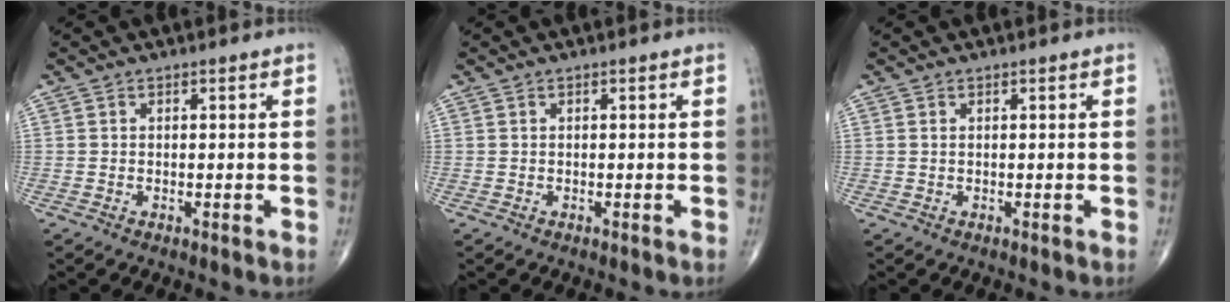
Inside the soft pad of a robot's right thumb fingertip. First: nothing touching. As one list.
[{"total": 0.0}, {"total": 0.0}]